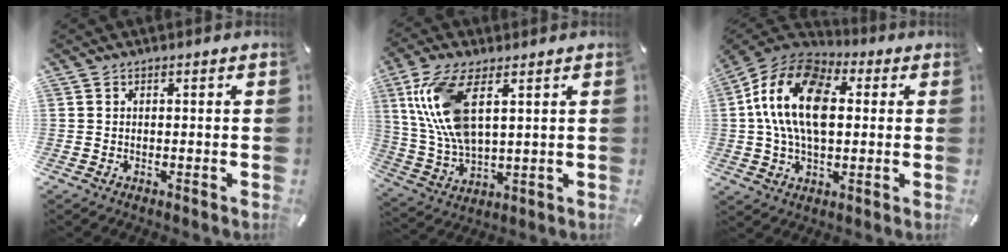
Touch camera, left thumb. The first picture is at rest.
{"total": 13.6, "force": [5.0, 6.2, 11.0], "torque": [-0.260, -0.010, 0.087]}
{"total": 18.1, "force": [2.2, 12.0, 13.4], "torque": [-0.284, 0.018, 0.036]}